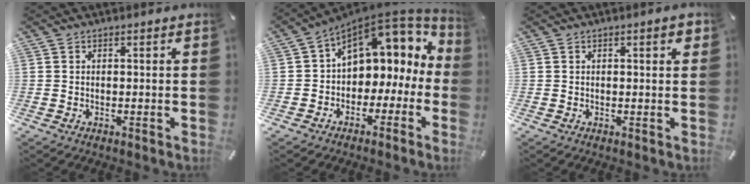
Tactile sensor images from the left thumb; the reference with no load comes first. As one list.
[{"total": 10.9, "force": [4.9, 8.0, 5.5], "torque": [-0.082, -0.046, 0.087]}, {"total": 2.1, "force": [0.8, 0.4, 1.9], "torque": [-0.029, 0.001, 0.010]}]